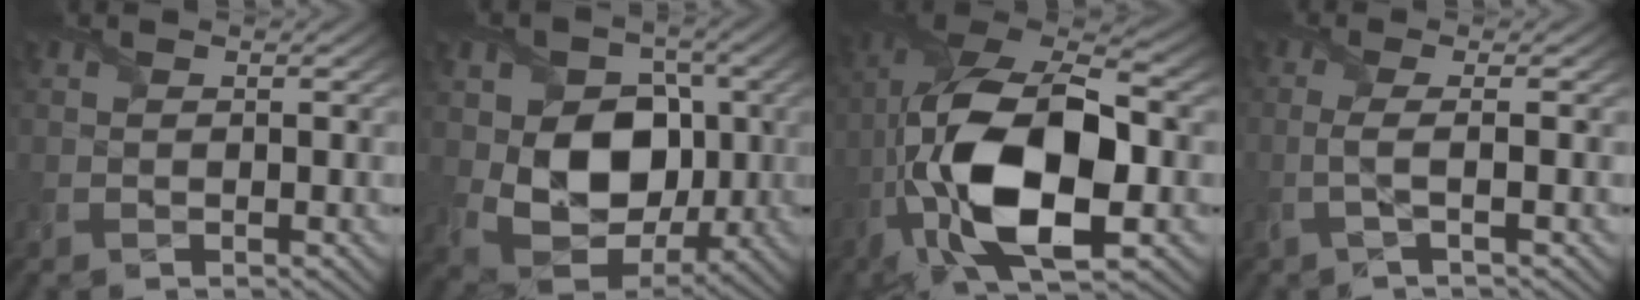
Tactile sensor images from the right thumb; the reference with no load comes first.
{"total": 11.7, "force": [0.1, 8.9, 7.6], "torque": [-0.141, -0.018, 0.006]}
{"total": 18.0, "force": [-4.3, 8.6, 15.2], "torque": [-0.323, 0.000, -0.084]}
{"total": 2.5, "force": [-0.5, 0.4, 2.4], "torque": [-0.046, 0.004, -0.026]}